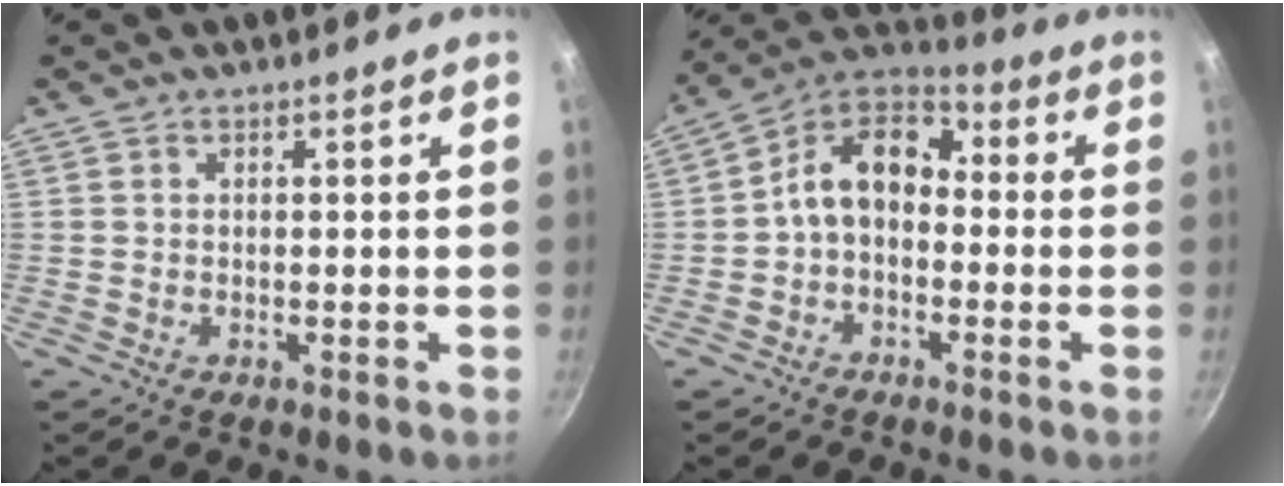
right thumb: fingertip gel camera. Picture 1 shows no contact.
{"total": 11.6, "force": [-0.7, 8.1, 8.2], "torque": [-0.115, 0.048, -0.036]}